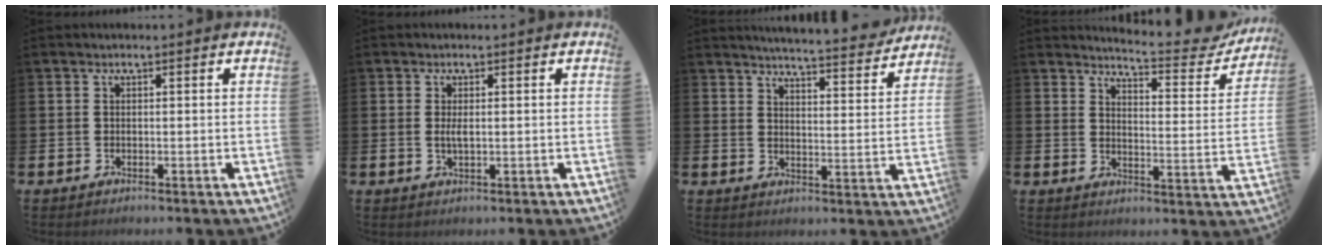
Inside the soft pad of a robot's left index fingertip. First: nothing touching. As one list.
[{"total": 1.7, "force": [0.1, 0.5, 1.6], "torque": [-0.028, 0.000, 0.000]}, {"total": 5.2, "force": [5.2, -0.2, 0.8], "torque": [-0.025, -0.043, 0.085]}, {"total": 5.5, "force": [5.3, 0.3, 1.2], "torque": [-0.030, -0.045, 0.084]}]